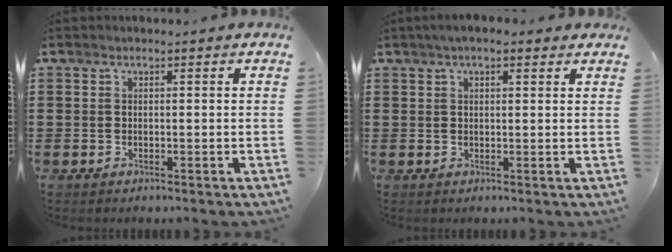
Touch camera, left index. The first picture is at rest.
{"total": 2.6, "force": [1.7, 0.7, 1.8], "torque": [-0.038, 0.009, 0.029]}